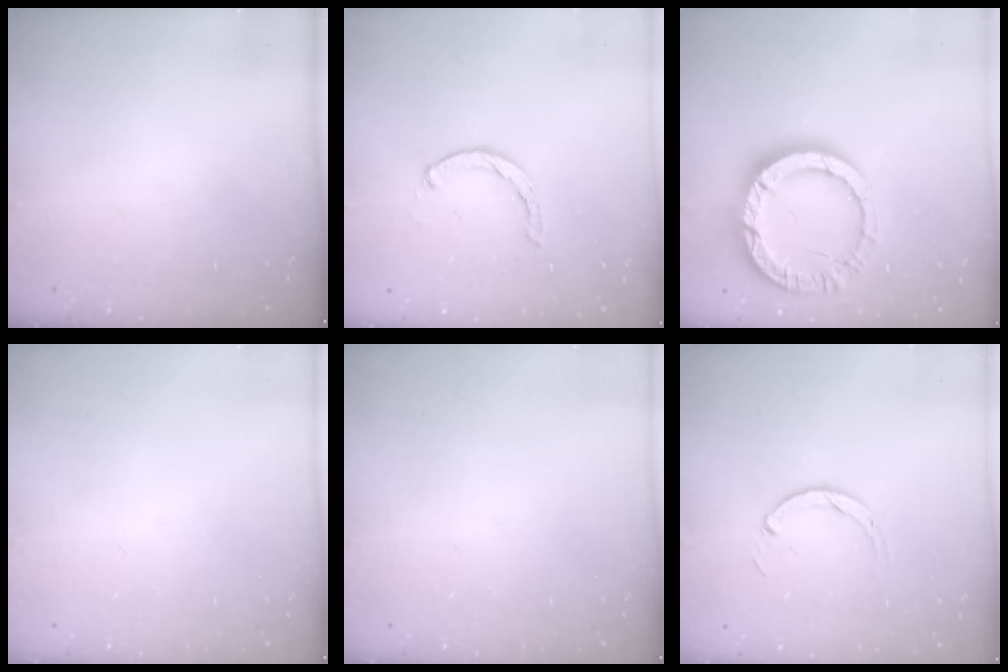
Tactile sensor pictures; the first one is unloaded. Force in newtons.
{"total": 2.0, "press": 2.0, "slide": 0.4}
{"total": 13.6, "press": 13.5, "slide": 1.1}
{"total": 0.0}
{"total": 0.0}
{"total": 3.0, "press": 2.9, "slide": 0.4}